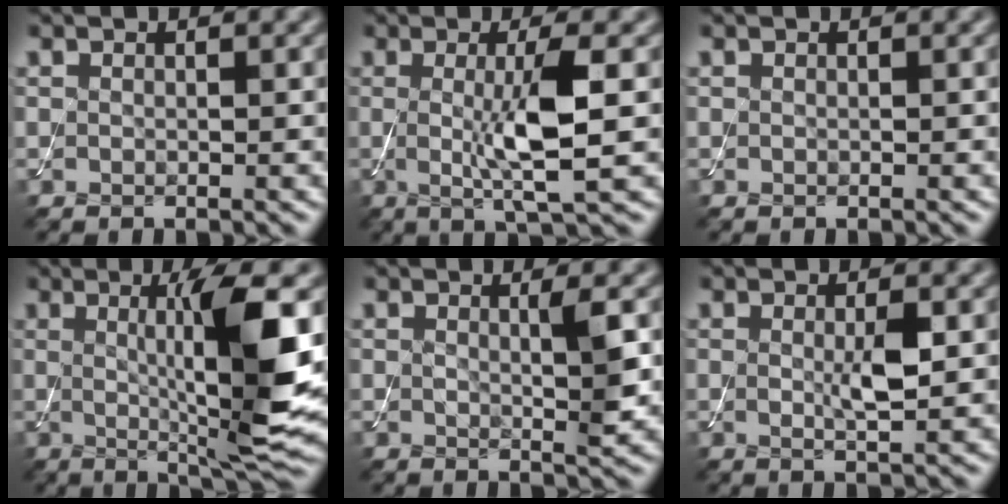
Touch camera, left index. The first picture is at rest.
{"total": 5.4, "force": [-0.1, 0.9, 5.3], "torque": [-0.095, -0.010, 0.000]}
{"total": 0.0}
{"total": 9.7, "force": [0.9, 1.7, 9.6], "torque": [-0.136, -0.013, 0.021]}
{"total": 2.3, "force": [0.5, 0.3, 2.2], "torque": [-0.032, -0.007, 0.007]}
{"total": 2.3, "force": [0.2, 0.4, 2.3], "torque": [-0.042, -0.003, 0.003]}